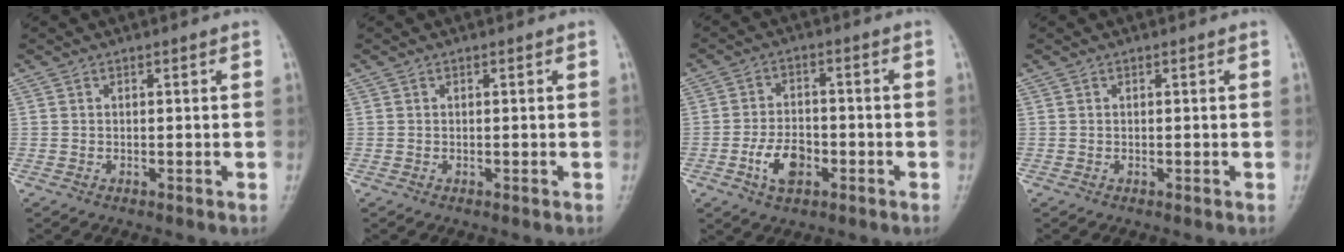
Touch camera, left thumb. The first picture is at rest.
{"total": 0.0}
{"total": 6.9, "force": [-2.7, 4.1, 4.8], "torque": [-0.073, 0.015, -0.051]}
{"total": 0.0}